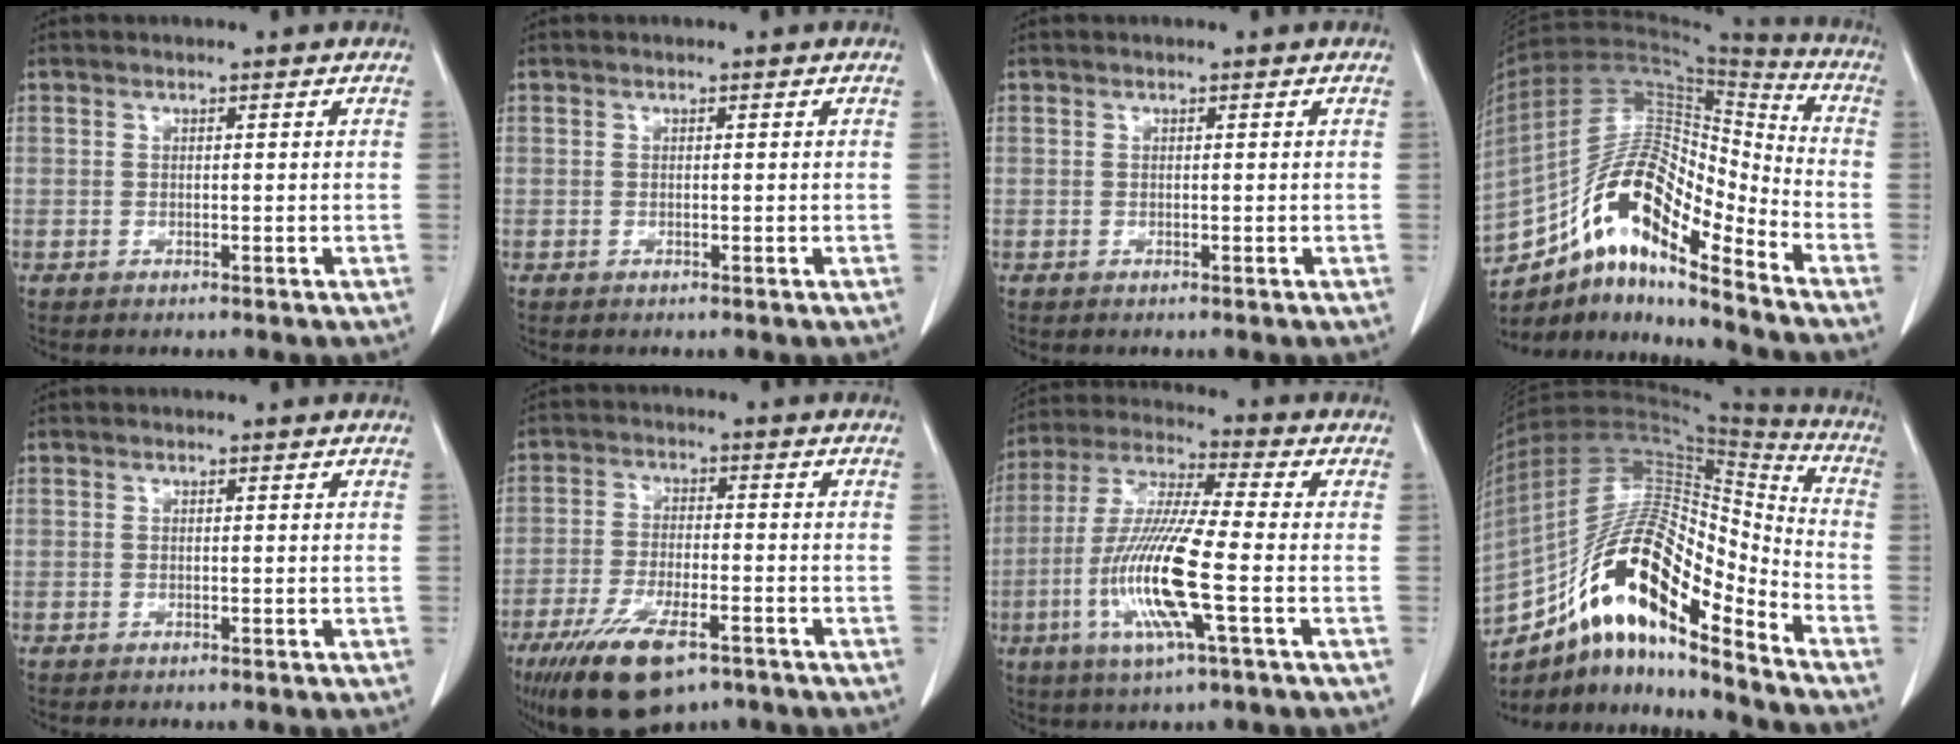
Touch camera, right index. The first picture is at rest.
{"total": 0.0}
{"total": 0.0}
{"total": 16.0, "force": [-10.6, 4.2, 11.3], "torque": [-0.198, 0.044, -0.180]}
{"total": 0.0}
{"total": 12.3, "force": [-7.8, 4.1, 8.7], "torque": [-0.161, -0.020, -0.128]}
{"total": 14.3, "force": [-3.7, 0.6, 13.8], "torque": [-0.288, -0.013, -0.076]}
{"total": 19.4, "force": [-11.6, 4.9, 14.7], "torque": [-0.270, 0.030, -0.197]}